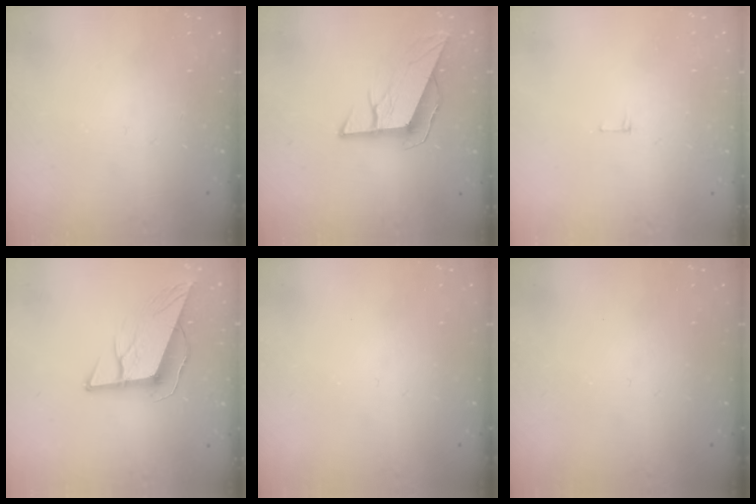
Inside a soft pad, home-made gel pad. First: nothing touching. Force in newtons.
{"total": 9.5, "press": 9.3, "slide": 1.9}
{"total": 3.8, "press": 3.8, "slide": 0.3}
{"total": 13.0, "press": 12.6, "slide": 3.2}
{"total": 0.0}
{"total": 0.0}